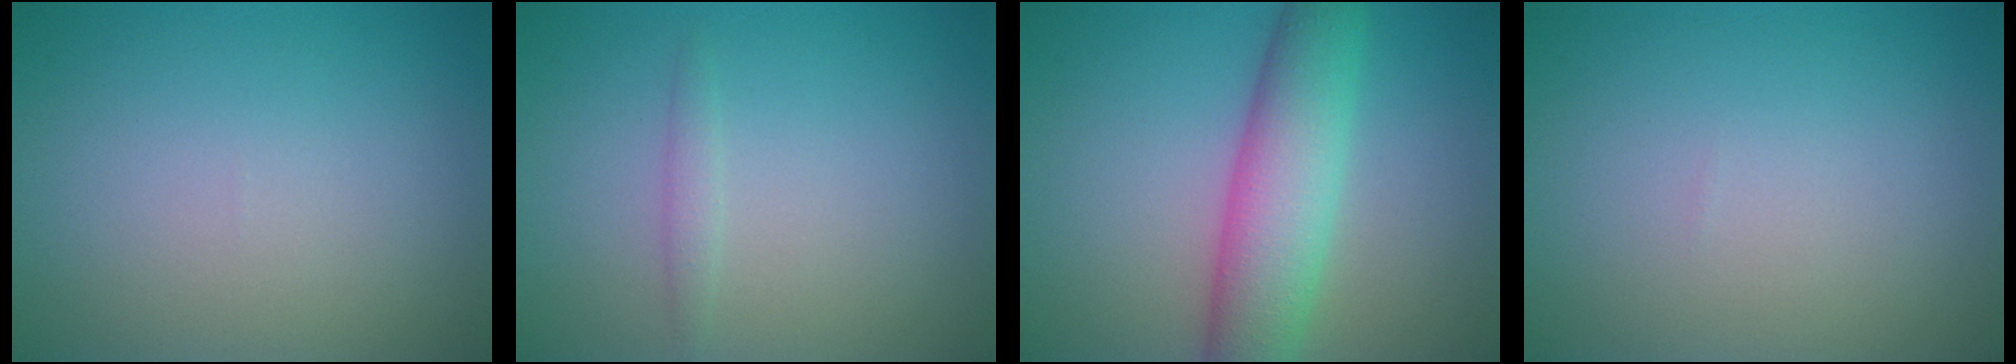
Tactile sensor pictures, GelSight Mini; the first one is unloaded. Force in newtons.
{"total": 1.0, "press": 1.0, "slide": 0.0}
{"total": 6.8, "press": 6.8, "slide": 0.3}
{"total": 0.0}